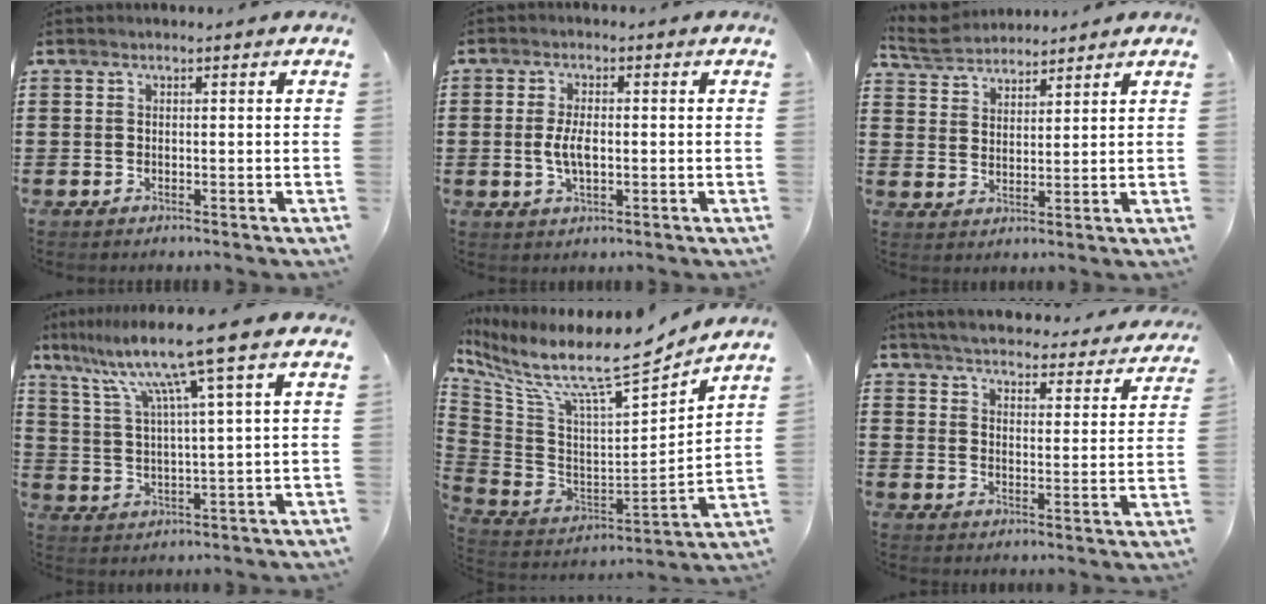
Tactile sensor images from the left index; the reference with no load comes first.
{"total": 4.4, "force": [-0.3, 2.0, 3.9], "torque": [-0.095, -0.005, -0.012]}
{"total": 5.0, "force": [4.8, 1.3, 0.9], "torque": [-0.038, -0.009, 0.089]}
{"total": 11.0, "force": [7.2, -0.7, 8.3], "torque": [-0.183, -0.024, 0.113]}
{"total": 9.9, "force": [7.7, 1.1, 6.2], "torque": [-0.141, -0.071, 0.119]}
{"total": 4.9, "force": [4.8, -0.1, 0.8], "torque": [-0.040, -0.038, 0.081]}